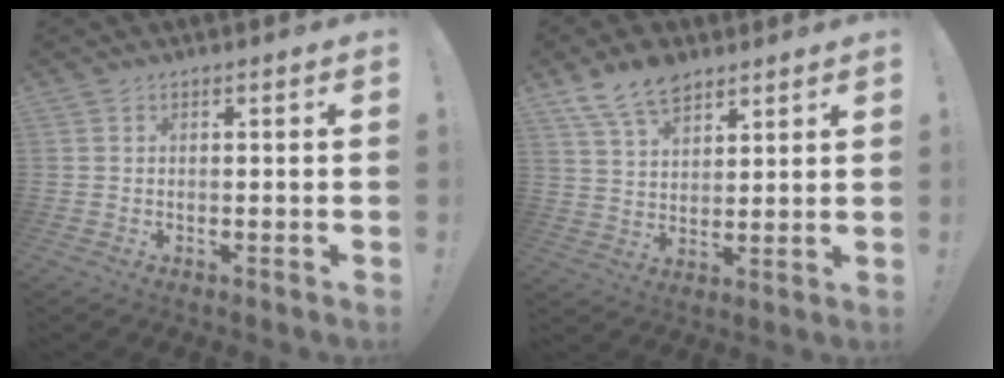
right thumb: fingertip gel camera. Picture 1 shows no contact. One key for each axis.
{"total": 10.7, "fx": 7.9, "fy": 5.5, "fz": 4.6, "tx": -0.083, "ty": -0.041, "tz": 0.152}